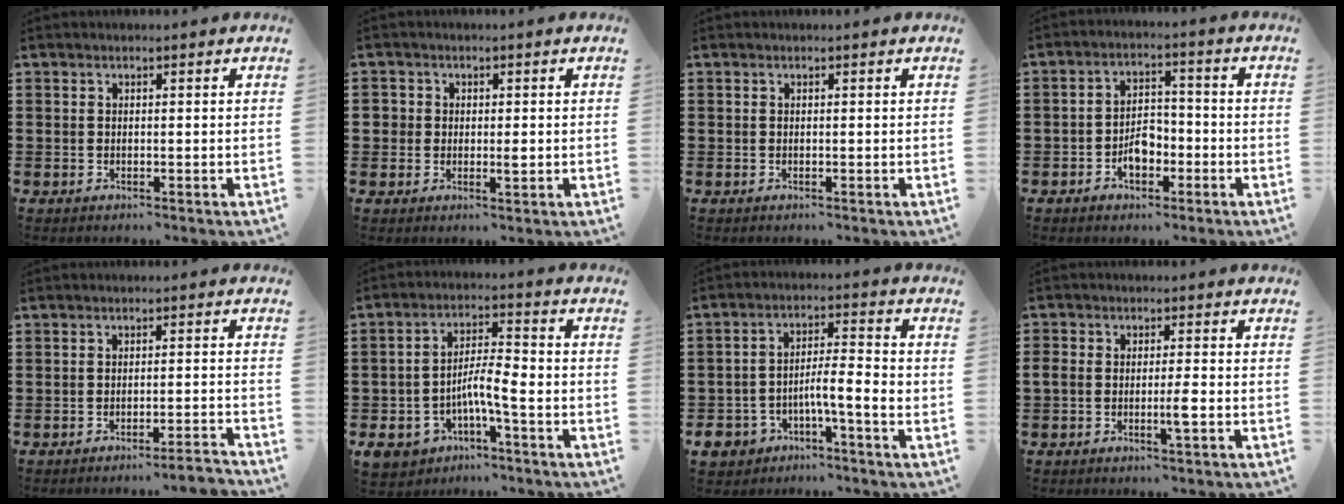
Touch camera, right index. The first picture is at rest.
{"total": 2.2, "force": [0.1, 1.9, 1.2], "torque": [-0.028, 0.008, 0.000]}
{"total": 0.0}
{"total": 4.4, "force": [-2.2, 2.8, 2.6], "torque": [-0.040, 0.004, -0.043]}
{"total": 2.7, "force": [-2.4, -0.3, 1.2], "torque": [-0.019, -0.002, -0.048]}
{"total": 6.6, "force": [-2.6, 3.0, 5.2], "torque": [-0.113, 0.002, -0.053]}
{"total": 6.2, "force": [-3.0, 2.2, 4.9], "torque": [-0.098, 0.001, -0.058]}
{"total": 3.4, "force": [-1.2, 1.0, 3.0], "torque": [-0.061, 0.002, -0.025]}